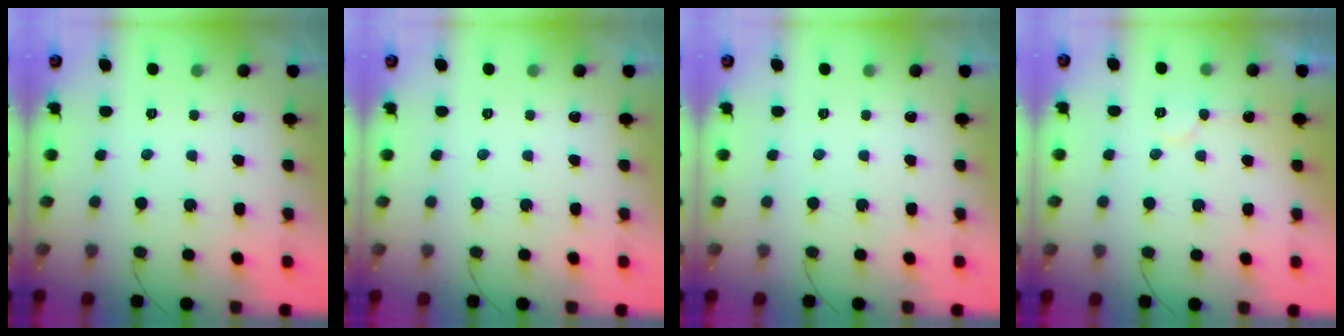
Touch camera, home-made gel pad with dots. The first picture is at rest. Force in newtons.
{"total": 0.0}
{"total": 0.0}
{"total": 6.6, "press": 6.6, "slide": 0.4}